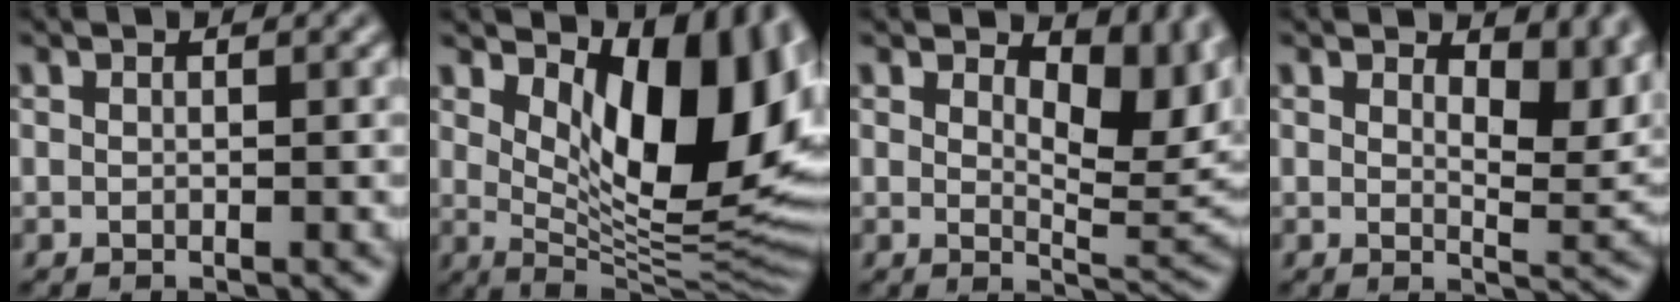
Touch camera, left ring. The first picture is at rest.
{"total": 12.9, "force": [4.3, 5.7, 10.7], "torque": [-0.140, -0.010, 0.077]}
{"total": 7.4, "force": [3.1, 3.4, 5.8], "torque": [-0.080, -0.005, 0.047]}
{"total": 5.4, "force": [3.3, 2.3, 3.7], "torque": [-0.042, -0.005, 0.045]}